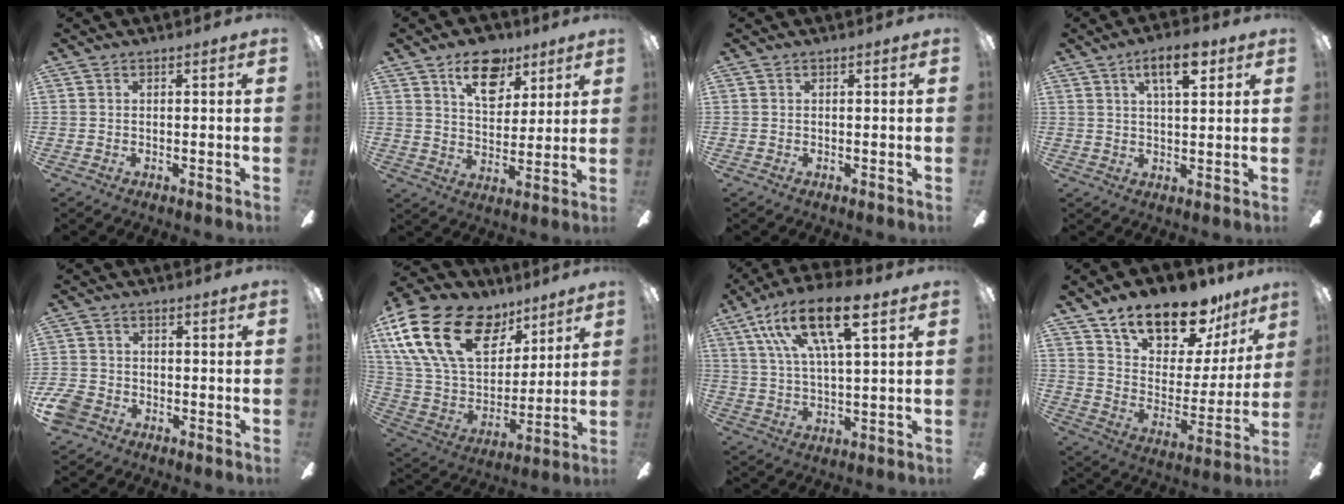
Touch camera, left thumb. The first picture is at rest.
{"total": 12.8, "force": [7.6, 7.5, 7.0], "torque": [-0.090, -0.027, 0.133]}
{"total": 0.0}
{"total": 8.3, "force": [4.3, 3.1, 6.4], "torque": [-0.100, -0.006, 0.070]}
{"total": 5.6, "force": [-3.1, 3.9, 2.4], "torque": [-0.068, 0.013, -0.064]}
{"total": 25.4, "force": [12.6, 15.4, 15.8], "torque": [-0.322, -0.055, 0.227]}
{"total": 17.1, "force": [9.2, 5.8, 13.1], "torque": [-0.245, -0.025, 0.154]}
{"total": 17.4, "force": [14.0, 7.6, 7.1], "torque": [-0.111, -0.101, 0.246]}